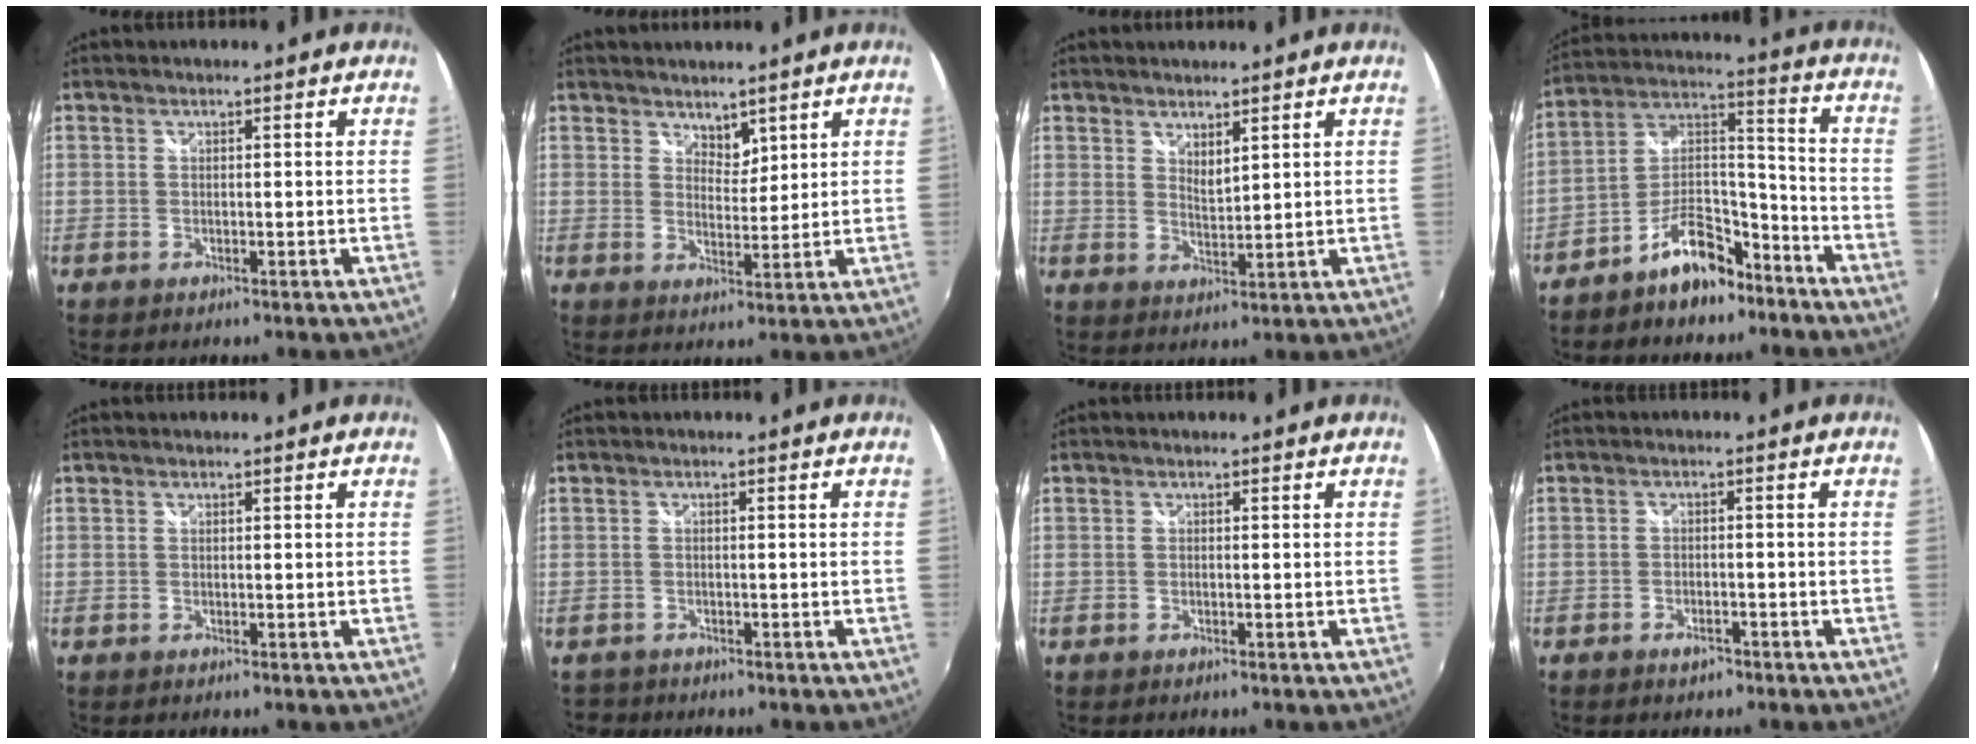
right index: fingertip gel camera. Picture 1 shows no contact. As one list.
[{"total": 3.3, "force": [2.7, 1.7, 1.0], "torque": [-0.009, 0.001, 0.047]}, {"total": 3.2, "force": [2.5, 0.9, 1.7], "torque": [-0.027, -0.003, 0.043]}, {"total": 11.5, "force": [-8.2, 5.3, 6.1], "torque": [-0.111, 0.051, -0.129]}, {"total": 0.0}, {"total": 2.2, "force": [-1.7, 1.3, 0.2], "torque": [-0.010, -0.007, -0.026]}, {"total": 0.0}, {"total": 2.4, "force": [-1.8, 1.3, 0.9], "torque": [-0.021, -0.002, -0.031]}]